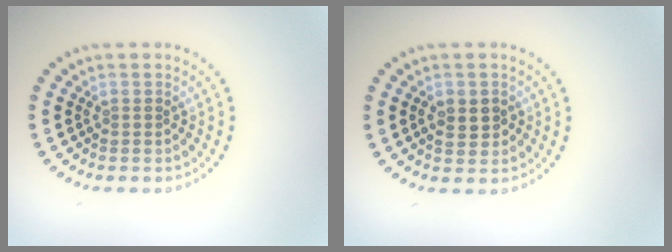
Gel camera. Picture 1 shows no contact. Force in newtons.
{"total": 2.2, "press": 2.2, "slide": 0.1}